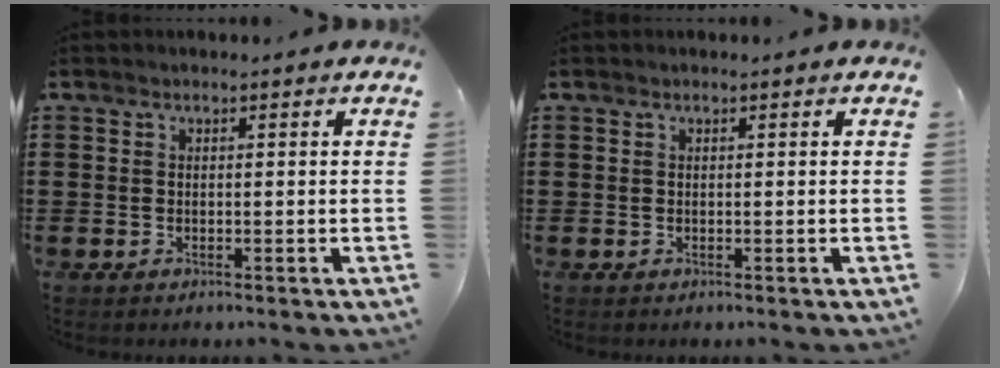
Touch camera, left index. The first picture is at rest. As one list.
[{"total": 0.0}]